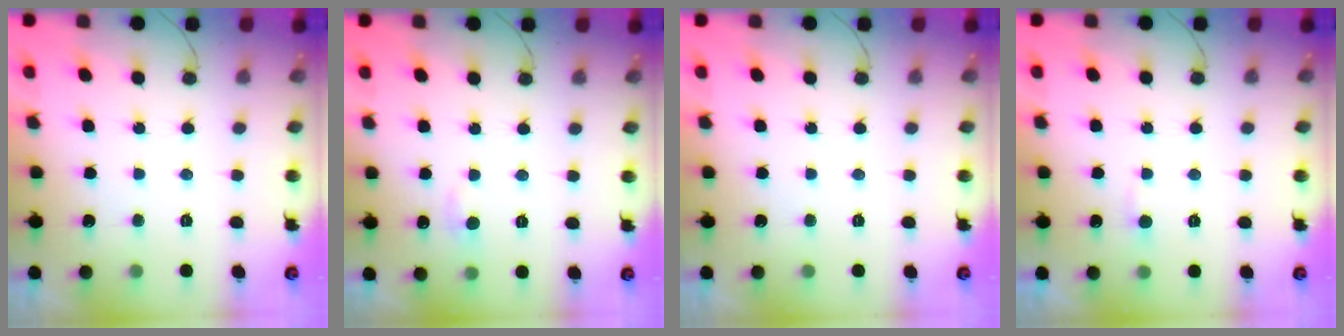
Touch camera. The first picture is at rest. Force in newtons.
{"total": 4.8, "press": 4.7, "slide": 0.6}
{"total": 0.0}
{"total": 2.7, "press": 2.7, "slide": 0.4}